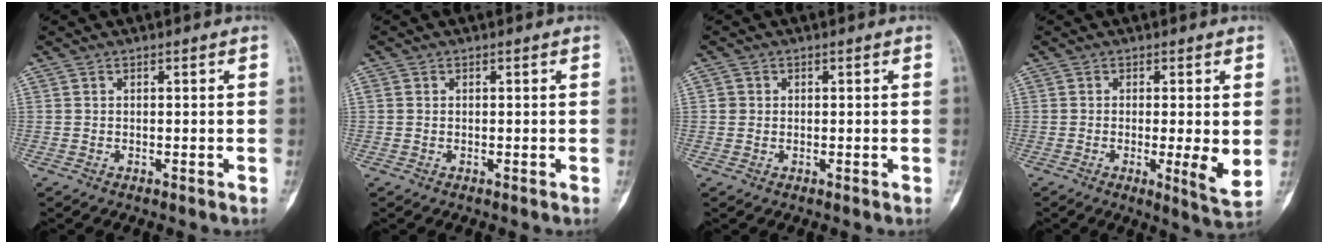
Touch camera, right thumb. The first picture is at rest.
{"total": 0.6, "force": [0.1, 0.5, 0.2], "torque": [-0.001, 0.001, 0.002]}
{"total": 1.4, "force": [0.2, 1.3, 0.3], "torque": [0.002, 0.003, 0.003]}
{"total": 6.2, "force": [-0.2, 0.9, 6.2], "torque": [-0.100, -0.020, -0.007]}